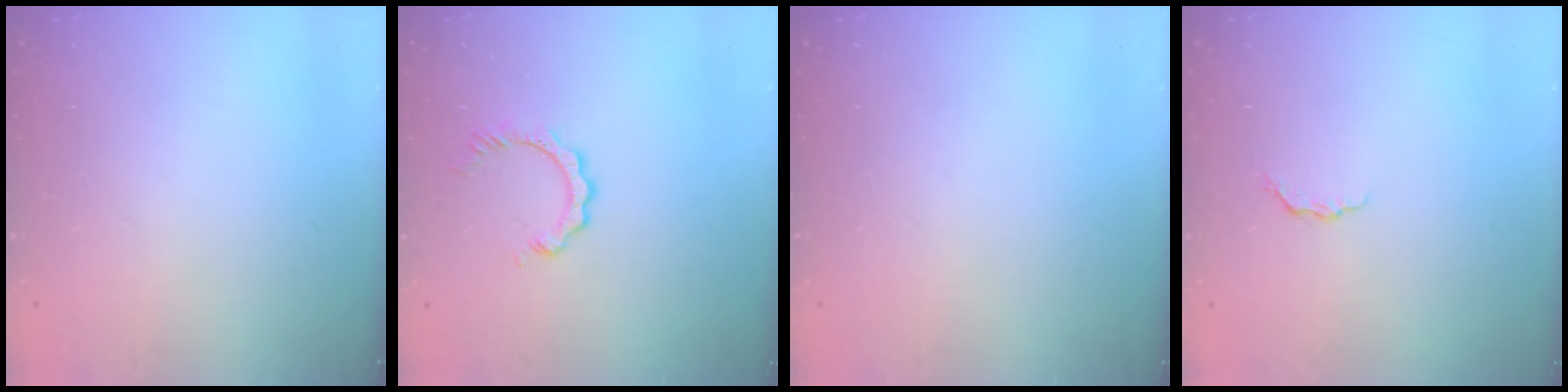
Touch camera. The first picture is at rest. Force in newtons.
{"total": 2.8, "press": 2.7, "slide": 0.4}
{"total": 0.0}
{"total": 3.5, "press": 3.5, "slide": 0.3}